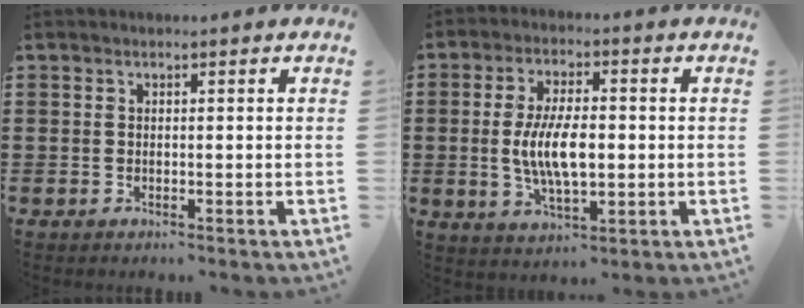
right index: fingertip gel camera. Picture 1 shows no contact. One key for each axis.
{"total": 8.4, "fx": -0.4, "fy": 3.4, "fz": 7.6, "tx": -0.164, "ty": -0.002, "tz": -0.013}